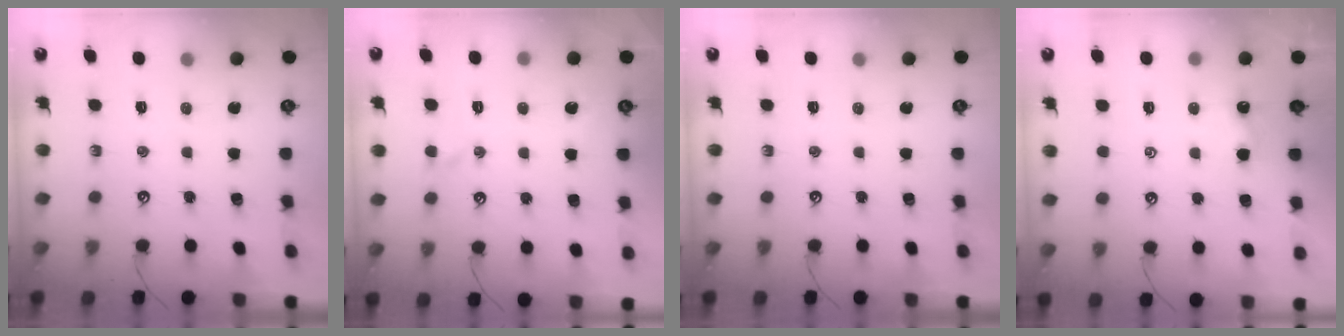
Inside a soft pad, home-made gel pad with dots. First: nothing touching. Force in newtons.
{"total": 0.9, "press": 0.9, "slide": 0.1}
{"total": 0.0}
{"total": 0.0}